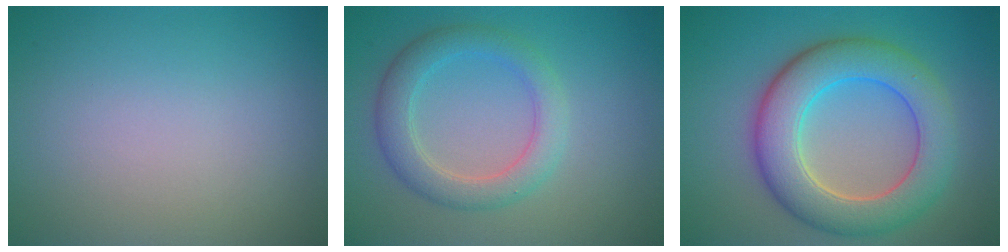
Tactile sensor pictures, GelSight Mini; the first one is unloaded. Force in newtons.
{"total": 3.8, "press": 3.8, "slide": 0.0}
{"total": 7.9, "press": 7.9, "slide": 0.5}